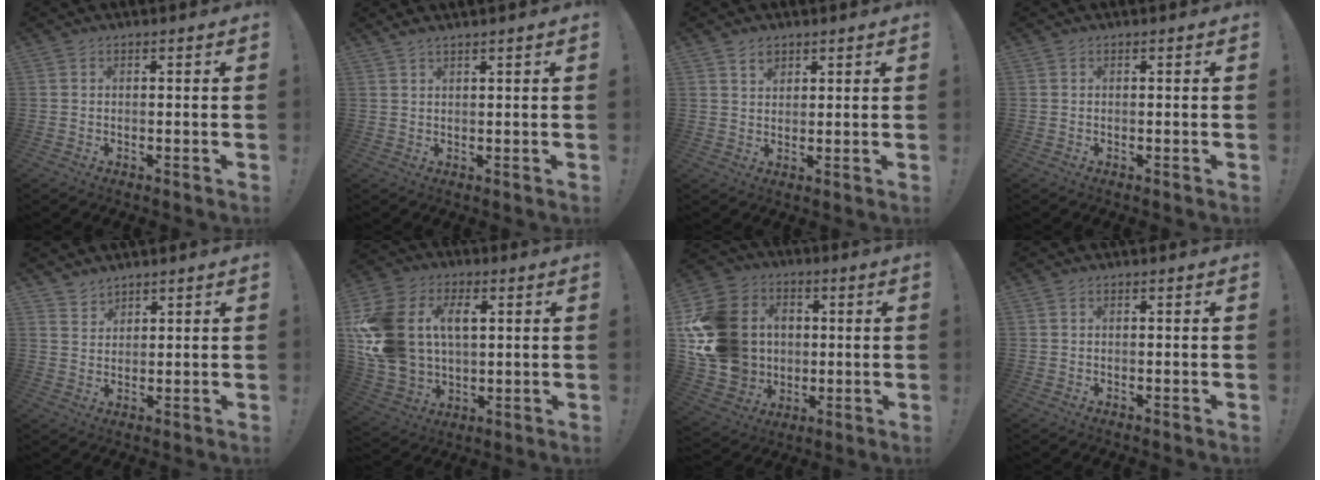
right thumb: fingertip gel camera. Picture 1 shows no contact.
{"total": 1.9, "force": [1.5, -0.3, 1.2], "torque": [-0.030, -0.003, 0.028]}
{"total": 3.4, "force": [2.4, 2.1, 1.2], "torque": [-0.013, -0.012, 0.042]}
{"total": 0.0}
{"total": 3.2, "force": [2.9, 1.2, -0.1], "torque": [0.002, -0.025, 0.056]}
{"total": 20.3, "force": [4.7, 14.6, 13.4], "torque": [-0.258, -0.007, 0.092]}
{"total": 20.7, "force": [1.8, 17.9, 10.2], "torque": [-0.186, 0.008, 0.065]}
{"total": 0.0}